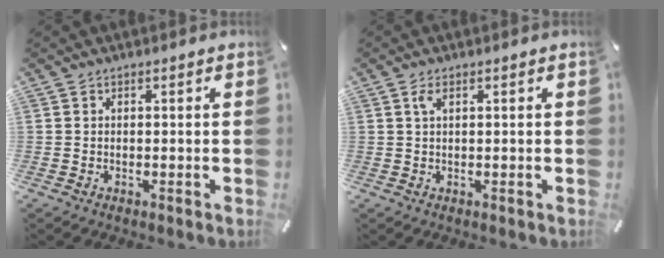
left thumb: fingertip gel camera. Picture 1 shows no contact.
{"total": 1.9, "force": [0.7, 0.6, 1.7], "torque": [-0.035, 0.004, 0.011]}